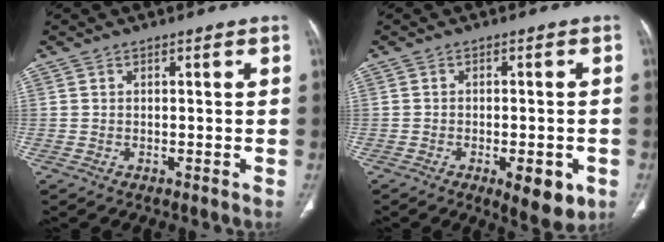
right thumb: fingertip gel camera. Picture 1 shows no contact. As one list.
[{"total": 7.7, "force": [-3.1, 3.1, 6.4], "torque": [-0.071, -0.002, -0.035]}]